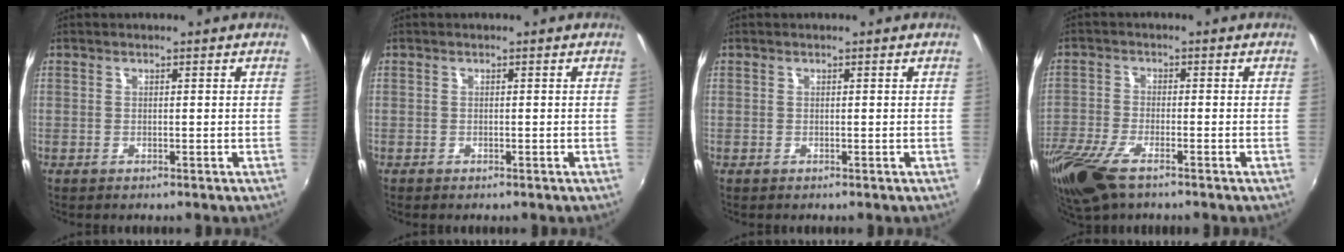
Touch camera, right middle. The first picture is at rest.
{"total": 0.0}
{"total": 0.0}
{"total": 12.1, "force": [-7.9, 4.4, 8.0], "torque": [-0.193, -0.045, -0.155]}